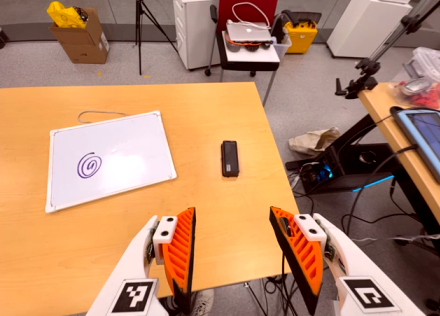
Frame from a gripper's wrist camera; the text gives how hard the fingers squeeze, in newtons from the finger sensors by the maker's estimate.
{"total": 0.0}